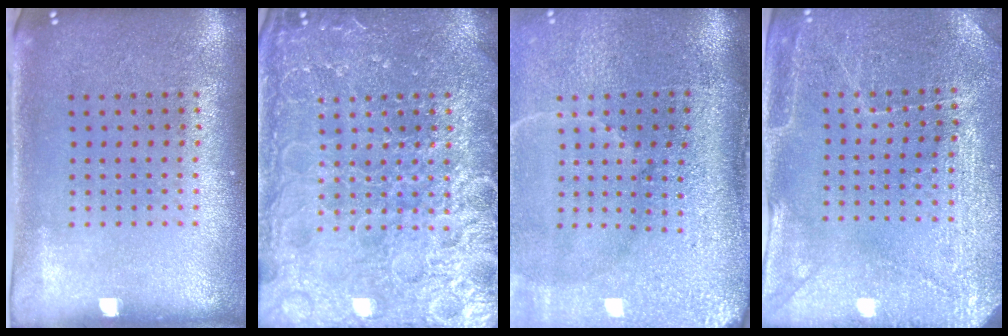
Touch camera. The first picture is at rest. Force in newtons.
{"total": 6.9, "press": 6.9, "slide": 0.9}
{"total": 5.0, "press": 4.2, "slide": 2.7}
{"total": 2.9, "press": 2.9, "slide": 0.2}